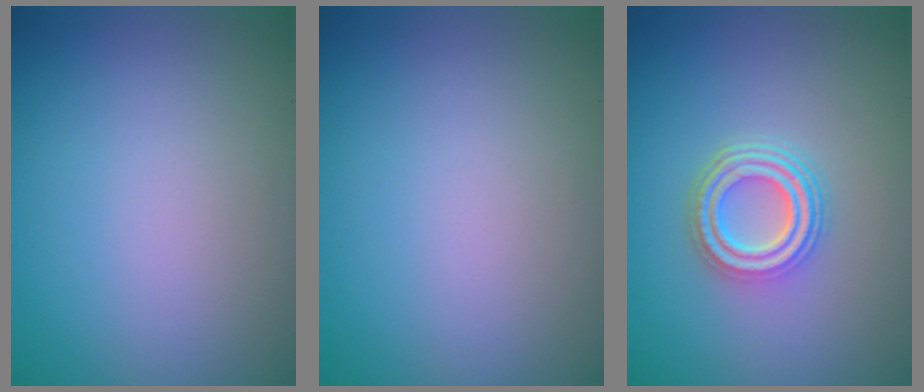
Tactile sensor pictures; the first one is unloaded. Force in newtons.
{"total": 0.0}
{"total": 4.6, "press": 3.3, "slide": 3.2}